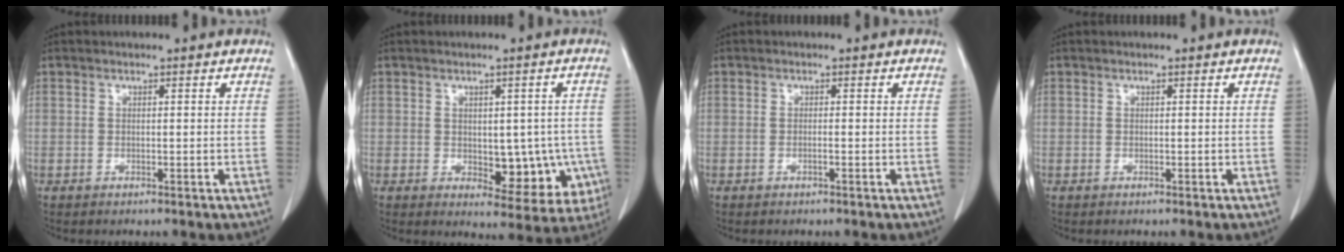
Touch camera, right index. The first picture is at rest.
{"total": 9.0, "force": [-1.5, 4.8, 7.5], "torque": [-0.071, 0.005, -0.007]}
{"total": 0.6, "force": [-0.3, -0.1, 0.5], "torque": [-0.010, 0.001, -0.007]}
{"total": 0.0}